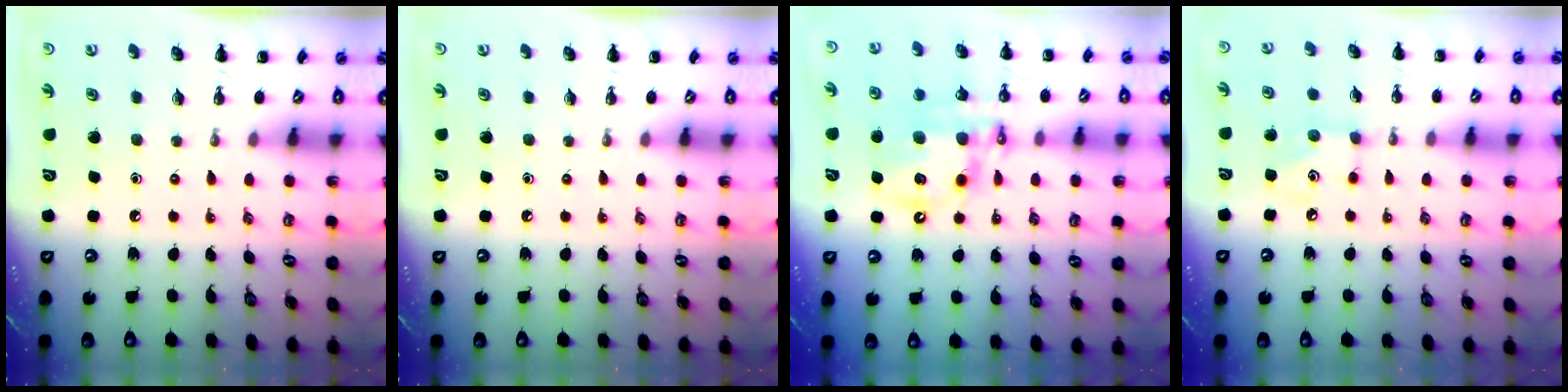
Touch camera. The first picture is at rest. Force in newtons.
{"total": 0.0}
{"total": 14.0, "press": 13.5, "slide": 3.5}
{"total": 3.9, "press": 3.8, "slide": 0.6}